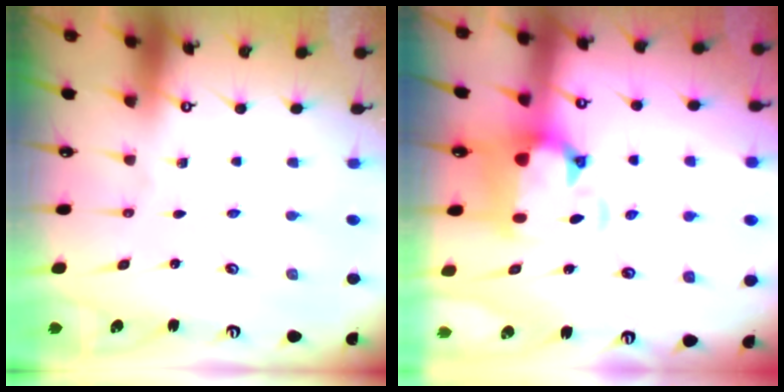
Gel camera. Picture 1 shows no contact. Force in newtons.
{"total": 3.4, "press": 3.0, "slide": 1.6}